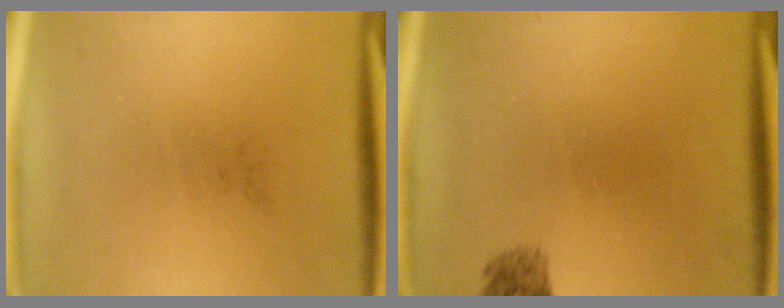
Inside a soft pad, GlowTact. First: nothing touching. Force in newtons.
{"total": 1.4}